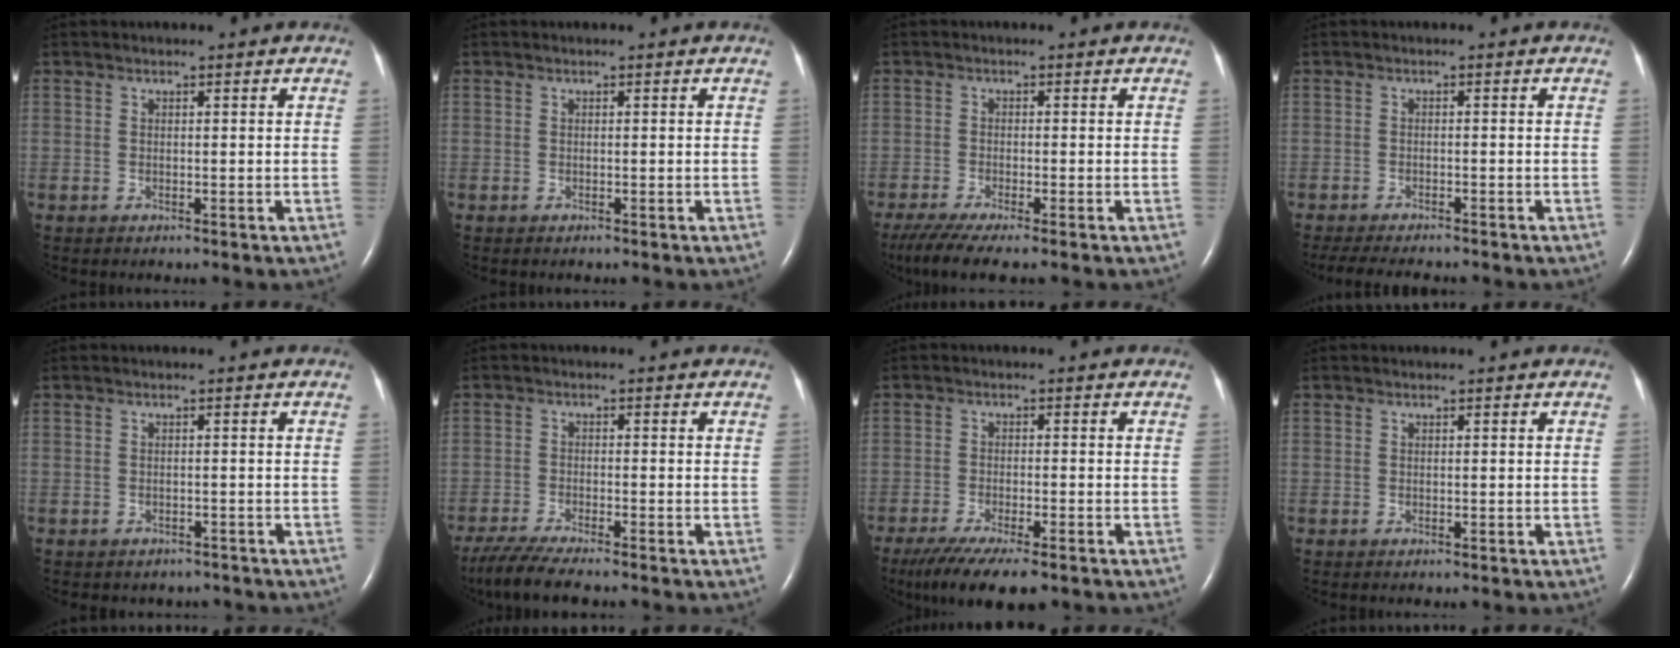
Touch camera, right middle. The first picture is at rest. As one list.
[{"total": 0.0}, {"total": 6.6, "force": [-5.1, 0.4, 4.2], "torque": [-0.078, -0.019, -0.089]}, {"total": 9.0, "force": [-7.9, 1.8, 4.0], "torque": [-0.062, -0.012, -0.112]}, {"total": 3.5, "force": [-3.0, 1.8, 0.3], "torque": [-0.010, 0.010, -0.034]}, {"total": 6.6, "force": [-5.5, 0.0, 3.6], "torque": [-0.069, -0.023, -0.098]}, {"total": 10.6, "force": [-7.8, 2.1, 6.9], "torque": [-0.110, -0.022, -0.120]}, {"total": 0.0}]